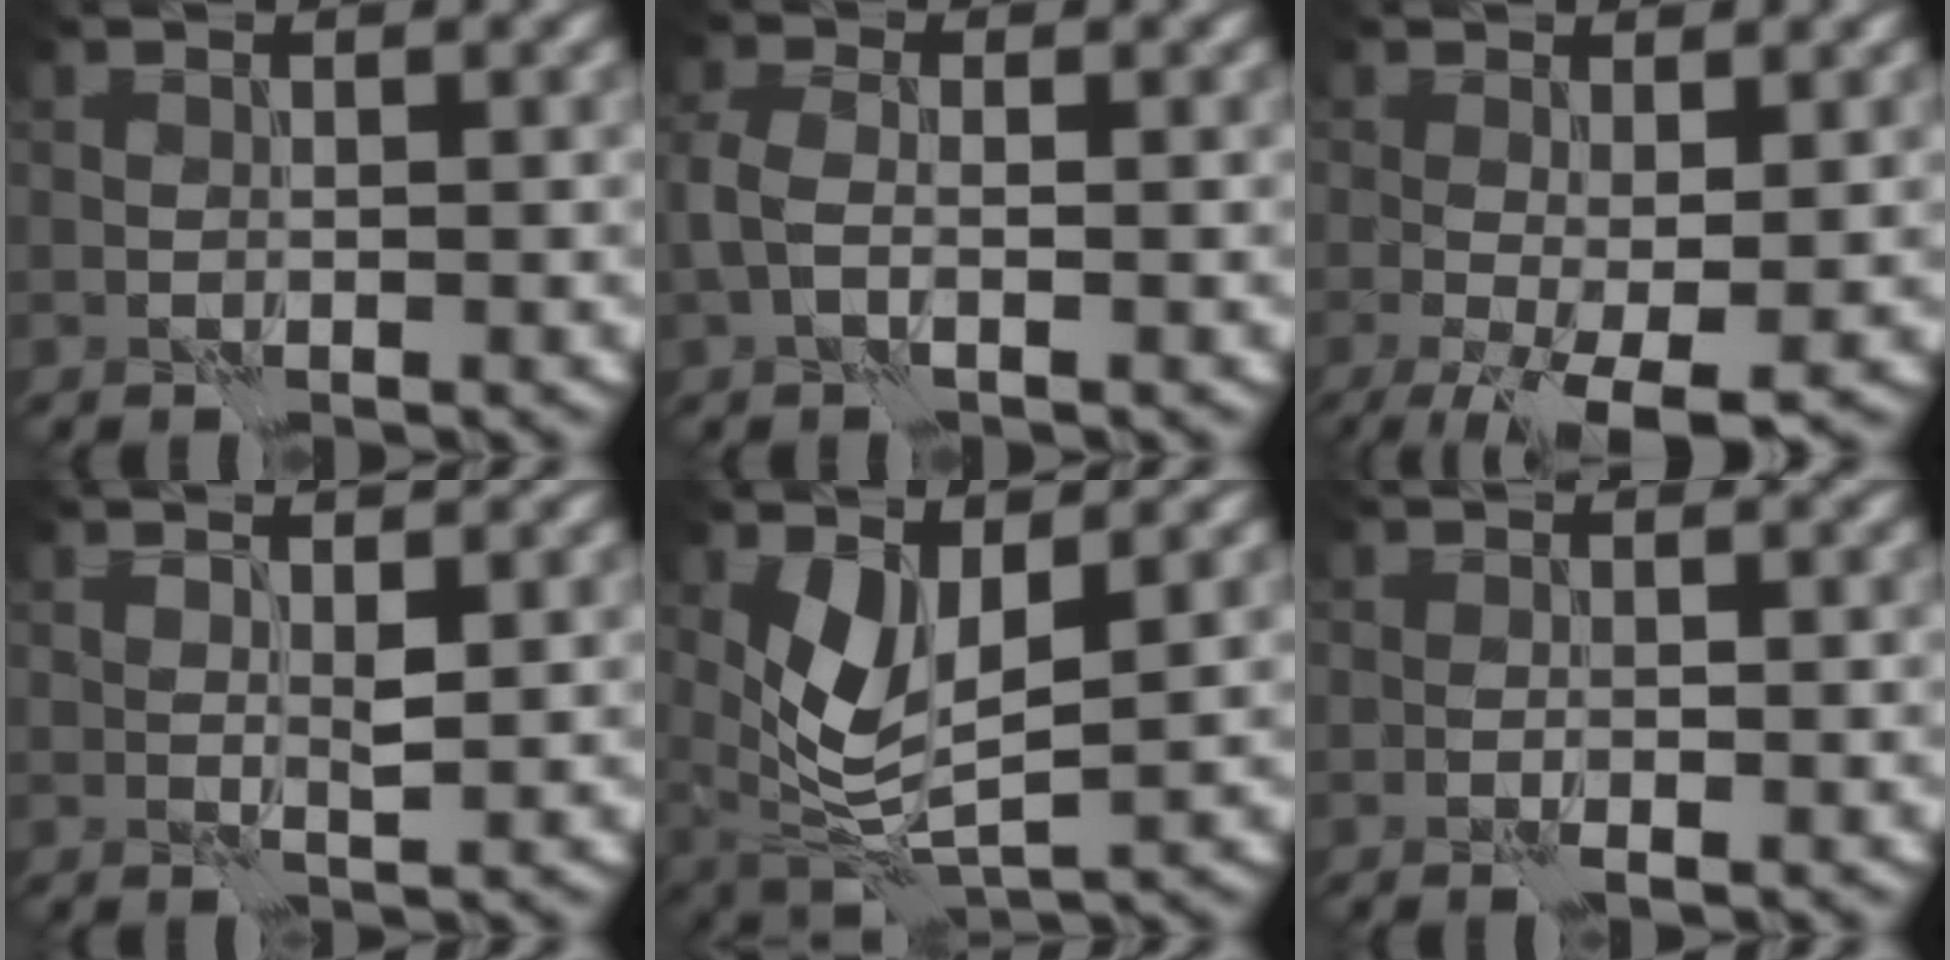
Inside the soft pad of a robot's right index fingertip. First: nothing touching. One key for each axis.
{"total": 2.6, "fx": -0.6, "fy": 1.4, "fz": 2.1, "tx": -0.056, "ty": 0.003, "tz": -0.017}
{"total": 6.4, "fx": -2.2, "fy": 2.1, "fz": 5.6, "tx": -0.111, "ty": -0.015, "tz": -0.029}
{"total": 1.2, "fx": 0.6, "fy": 0.1, "fz": 1.1, "tx": -0.023, "ty": -0.002, "tz": 0.011}
{"total": 4.9, "fx": 1.4, "fy": 2.2, "fz": 4.2, "tx": -0.090, "ty": -0.013, "tz": 0.033}
{"total": 1.0, "fx": -0.4, "fy": 0.3, "fz": 0.9, "tx": -0.020, "ty": -0.002, "tz": -0.007}